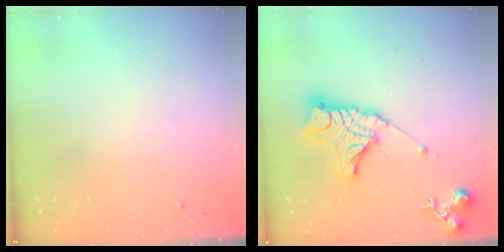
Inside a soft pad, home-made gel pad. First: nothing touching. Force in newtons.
{"total": 17.0, "press": 16.9, "slide": 1.3}